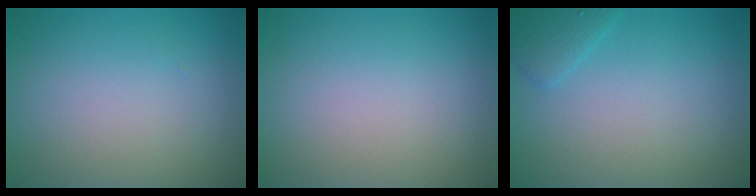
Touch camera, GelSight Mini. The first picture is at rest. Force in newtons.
{"total": 0.0}
{"total": 1.6, "press": 1.6, "slide": 0.1}